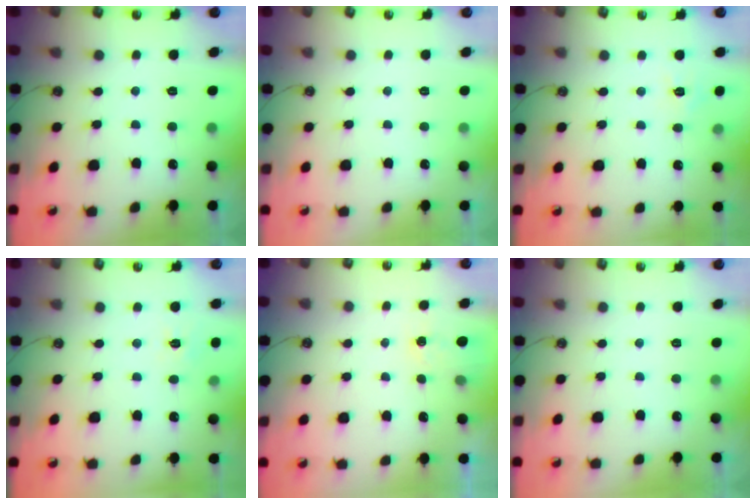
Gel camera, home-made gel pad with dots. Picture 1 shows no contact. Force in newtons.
{"total": 0.0}
{"total": 6.4, "press": 6.3, "slide": 0.7}
{"total": 6.1, "press": 6.1, "slide": 0.7}
{"total": 1.1, "press": 1.1, "slide": 0.3}
{"total": 0.0}